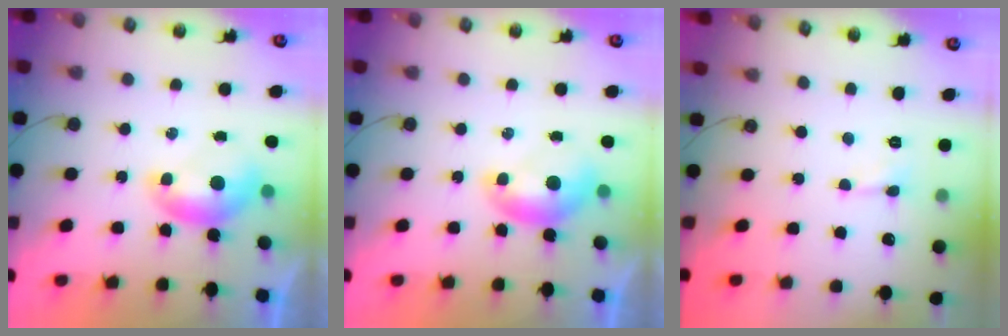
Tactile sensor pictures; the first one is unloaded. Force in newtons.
{"total": 0.0}
{"total": 0.6, "press": 0.5, "slide": 0.3}